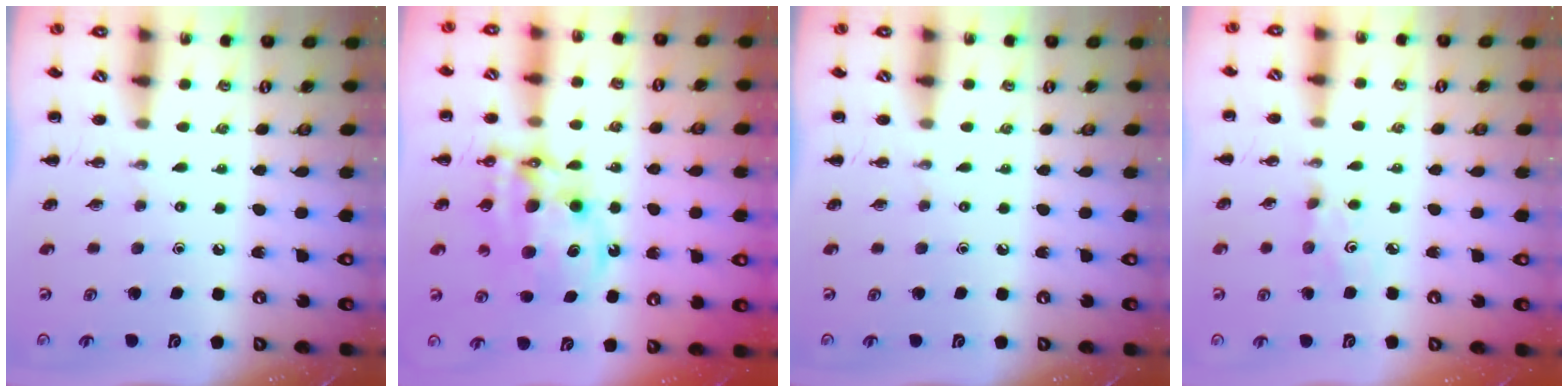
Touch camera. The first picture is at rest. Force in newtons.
{"total": 12.6, "press": 12.3, "slide": 2.6}
{"total": 0.0}
{"total": 2.7, "press": 2.7, "slide": 0.5}